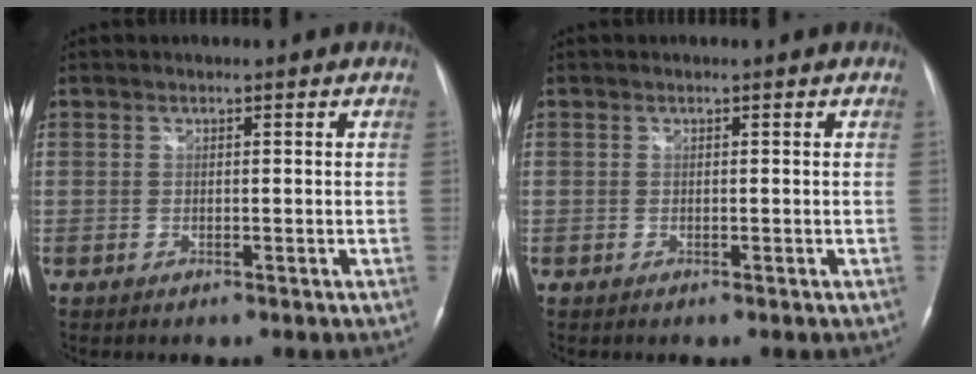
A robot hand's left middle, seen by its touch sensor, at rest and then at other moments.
{"total": 0.0}